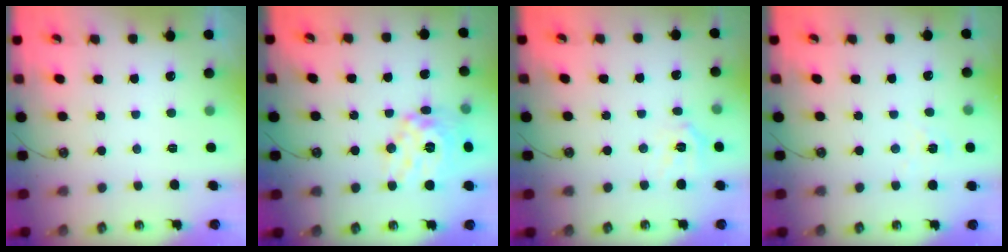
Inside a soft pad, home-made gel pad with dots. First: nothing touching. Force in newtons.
{"total": 16.3, "press": 16.2, "slide": 1.5}
{"total": 8.5, "press": 8.4, "slide": 1.0}
{"total": 5.8, "press": 5.8, "slide": 0.5}